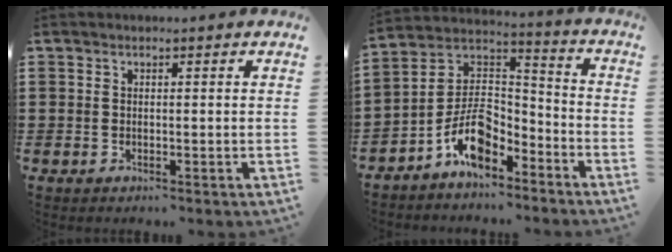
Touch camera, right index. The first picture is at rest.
{"total": 9.3, "force": [-5.9, 4.5, 5.6], "torque": [-0.127, 0.002, -0.119]}